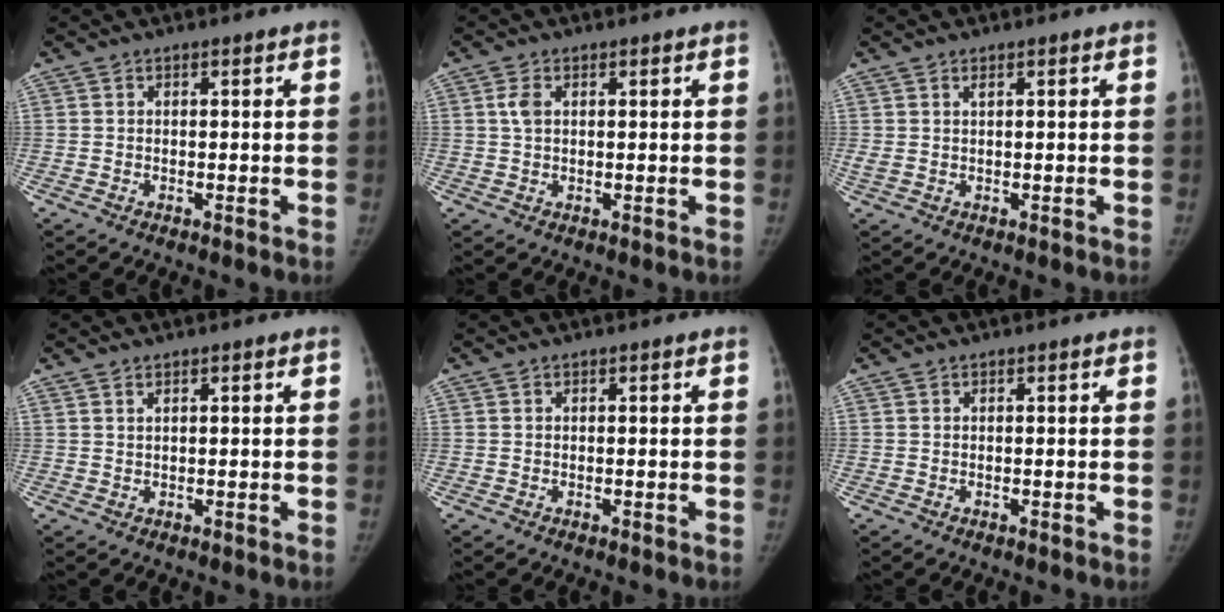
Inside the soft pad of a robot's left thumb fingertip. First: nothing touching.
{"total": 2.4, "force": [0.8, 1.4, 1.8], "torque": [-0.037, 0.004, 0.015]}
{"total": 1.0, "force": [0.6, 0.3, 0.8], "torque": [-0.021, 0.004, 0.019]}
{"total": 0.5, "force": [0.5, 0.0, 0.1], "torque": [-0.002, -0.001, 0.013]}
{"total": 0.0}
{"total": 0.0}